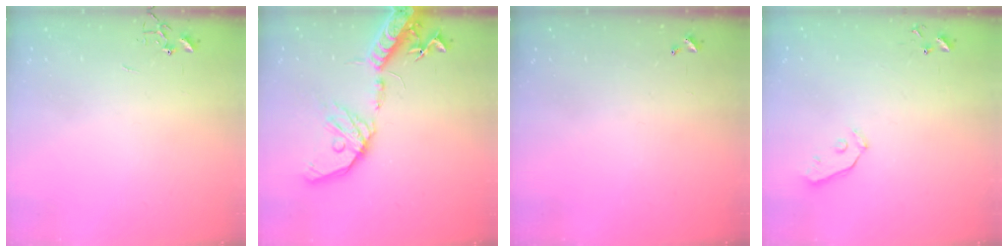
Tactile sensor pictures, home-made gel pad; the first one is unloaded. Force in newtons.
{"total": 20.1, "press": 19.7, "slide": 3.7}
{"total": 0.0}
{"total": 3.7, "press": 3.6, "slide": 0.8}